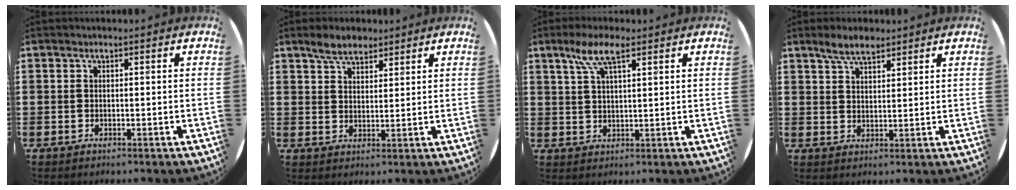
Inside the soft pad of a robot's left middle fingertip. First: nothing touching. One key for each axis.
{"total": 4.2, "fx": 3.5, "fy": 1.8, "fz": 1.3, "tx": -0.026, "ty": -0.001, "tz": 0.066}
{"total": 6.0, "fx": 3.6, "fy": 1.7, "fz": 4.5, "tx": -0.098, "ty": 0.010, "tz": 0.062}
{"total": 4.1, "fx": 3.4, "fy": 1.4, "fz": 1.9, "tx": -0.035, "ty": -0.002, "tz": 0.061}